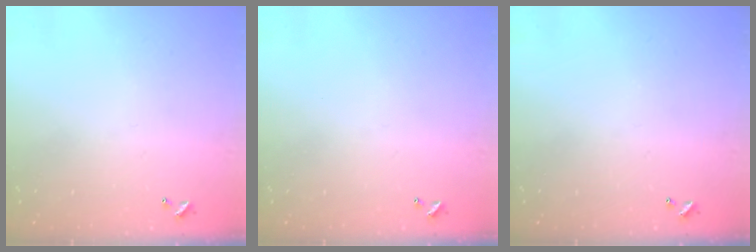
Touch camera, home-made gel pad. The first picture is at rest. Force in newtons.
{"total": 0.0}
{"total": 0.0}